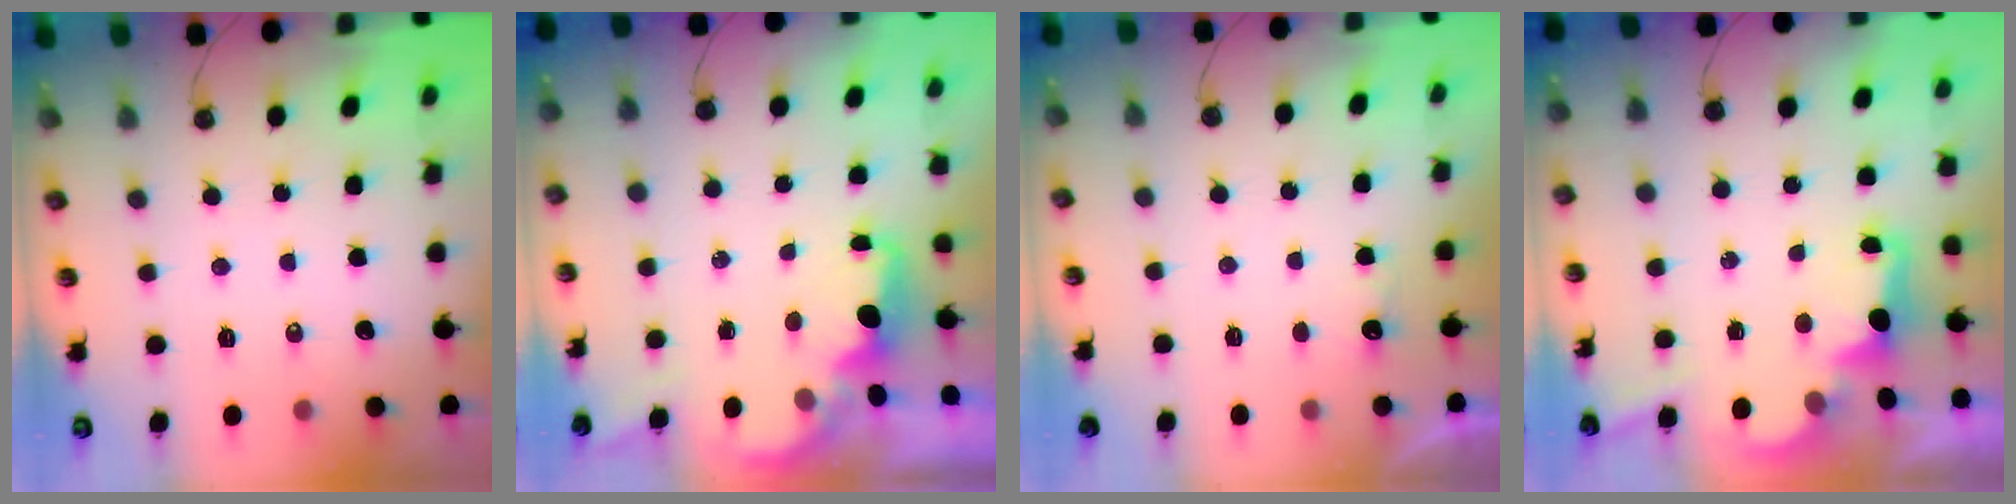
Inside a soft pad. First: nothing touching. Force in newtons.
{"total": 1.9, "press": 1.8, "slide": 0.6}
{"total": 1.6, "press": 1.5, "slide": 0.7}
{"total": 2.7, "press": 2.6, "slide": 0.8}